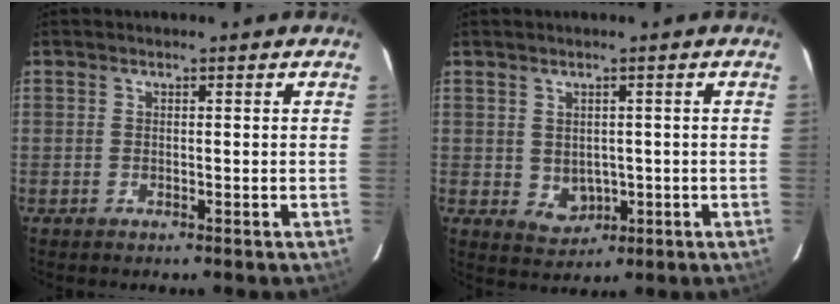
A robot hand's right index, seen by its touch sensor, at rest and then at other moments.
{"total": 4.0, "force": [-0.4, 3.1, 2.5], "torque": [-0.036, -0.002, 0.010]}